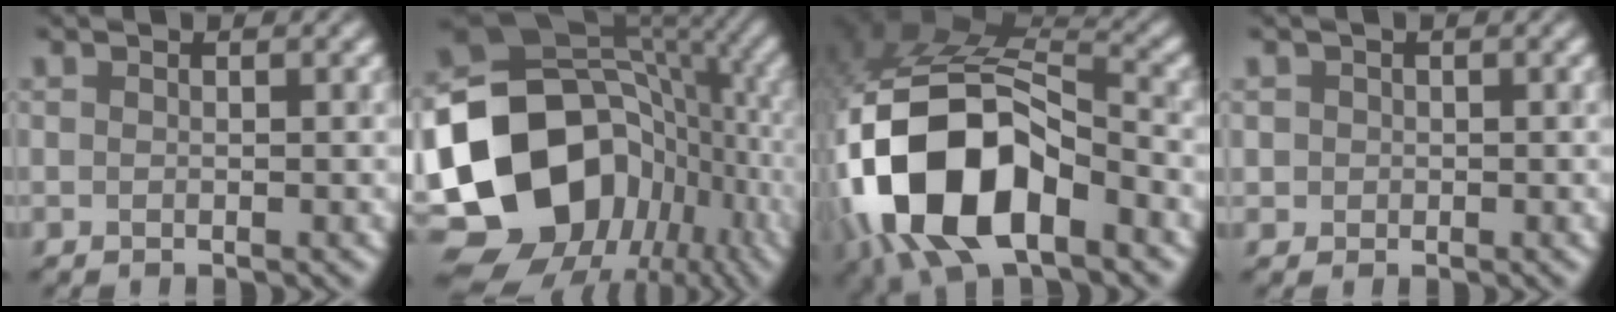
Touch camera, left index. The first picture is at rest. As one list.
[{"total": 18.7, "force": [-5.5, 14.5, 10.3], "torque": [-0.199, 0.003, -0.088]}, {"total": 14.8, "force": [-5.7, 7.9, 11.2], "torque": [-0.230, -0.013, -0.102]}, {"total": 1.0, "force": [0.2, 1.0, 0.1], "torque": [0.009, -0.003, 0.002]}]